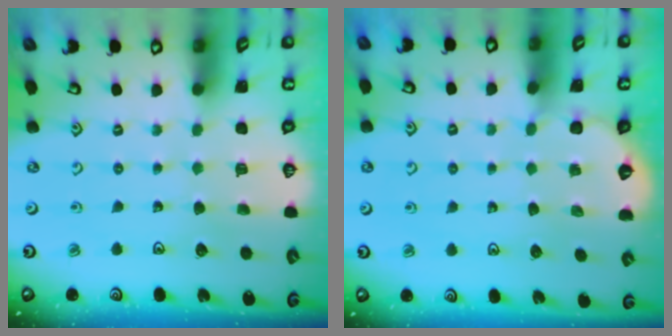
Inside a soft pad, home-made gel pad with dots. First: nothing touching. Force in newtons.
{"total": 3.3, "press": 3.2, "slide": 0.3}